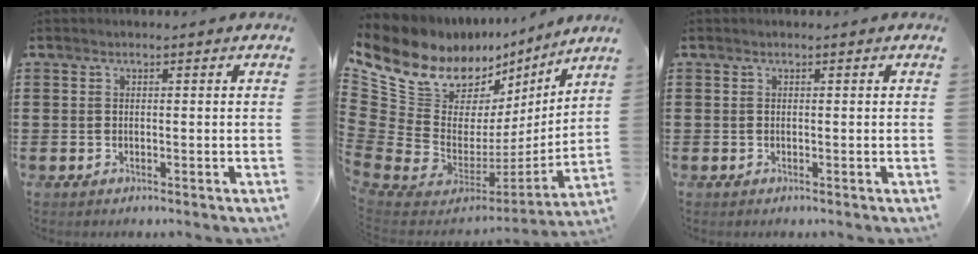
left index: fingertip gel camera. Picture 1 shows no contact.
{"total": 13.1, "force": [8.4, 8.2, 5.8], "torque": [-0.147, -0.081, 0.147]}
{"total": 0.0}